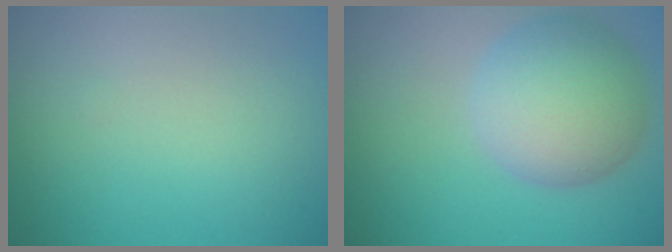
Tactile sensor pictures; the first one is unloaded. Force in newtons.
{"total": 7.3, "press": 7.3, "slide": 0.3}